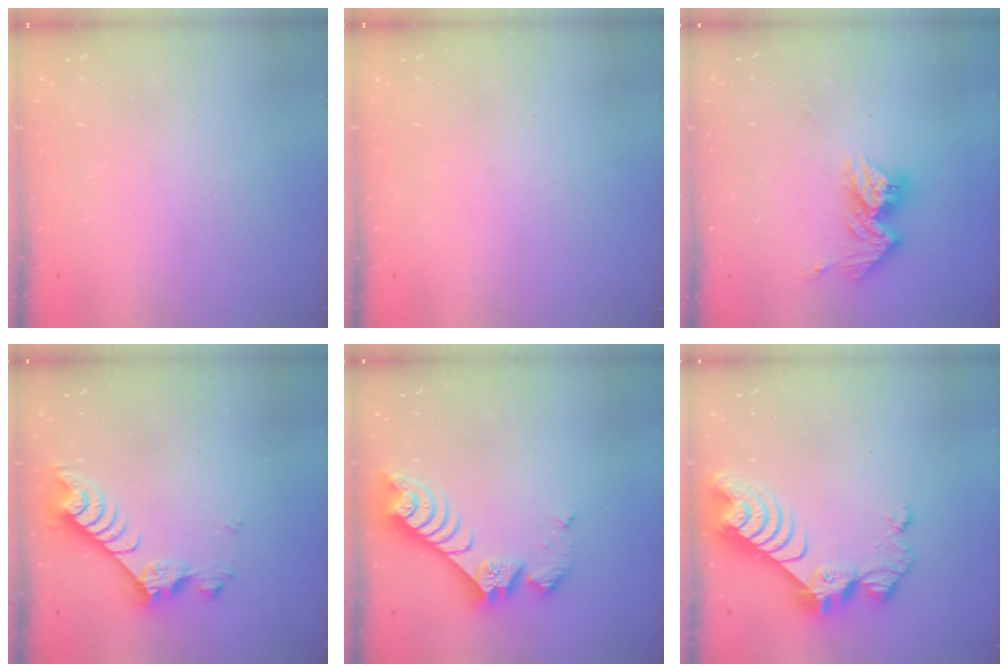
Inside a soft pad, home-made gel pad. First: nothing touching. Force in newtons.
{"total": 0.0}
{"total": 11.2, "press": 11.2, "slide": 0.9}
{"total": 7.0, "press": 7.0, "slide": 0.5}
{"total": 8.4, "press": 8.4, "slide": 0.3}
{"total": 11.1, "press": 11.0, "slide": 1.0}